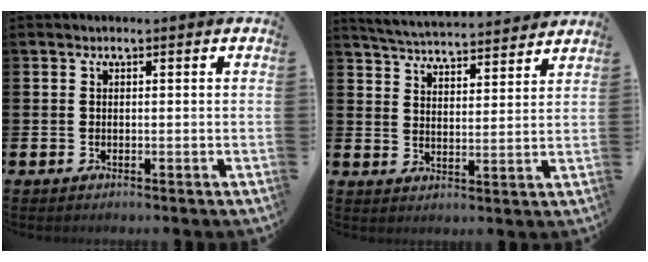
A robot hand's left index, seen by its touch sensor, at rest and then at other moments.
{"total": 5.1, "force": [5.1, 0.4, 0.3], "torque": [-0.030, -0.040, 0.089]}